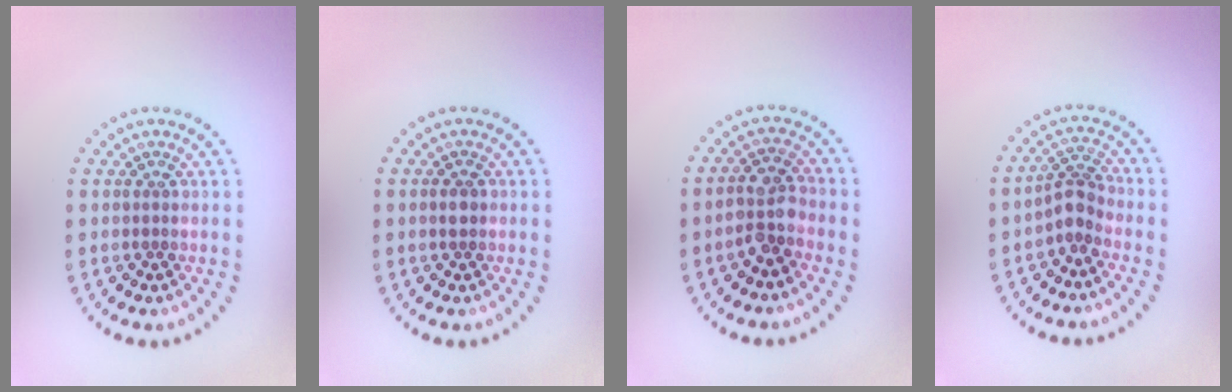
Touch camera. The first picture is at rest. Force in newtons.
{"total": 1.2, "press": 1.2, "slide": 0.0}
{"total": 3.0, "press": 2.7, "slide": 1.2}
{"total": 2.3, "press": 1.8, "slide": 1.5}